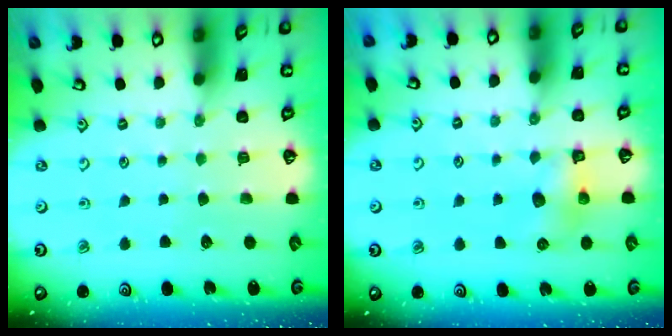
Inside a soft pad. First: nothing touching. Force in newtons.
{"total": 7.5, "press": 7.4, "slide": 0.9}